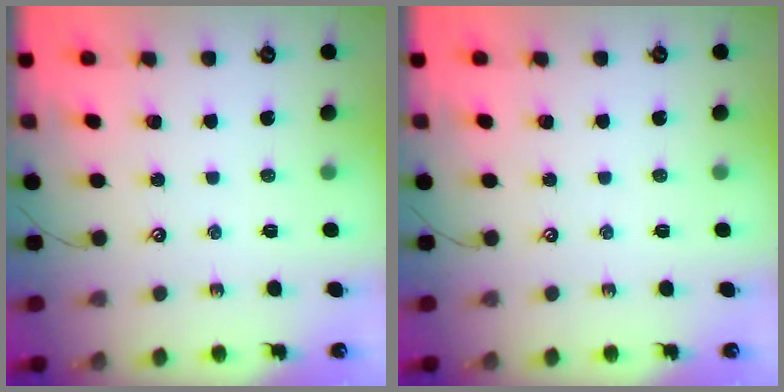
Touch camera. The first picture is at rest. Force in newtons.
{"total": 0.0}